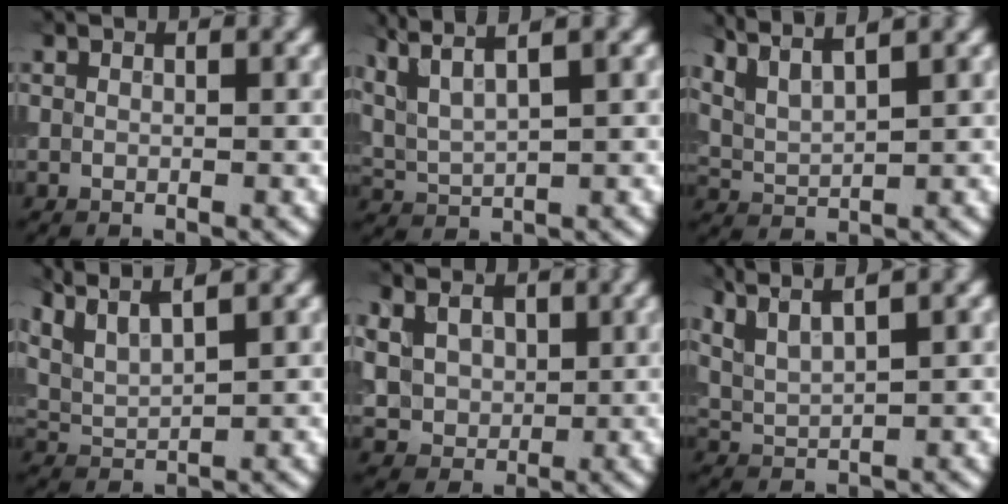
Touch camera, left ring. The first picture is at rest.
{"total": 5.6, "force": [3.7, 1.2, 4.0], "torque": [-0.083, 0.015, 0.066]}
{"total": 5.9, "force": [4.6, 1.5, 3.4], "torque": [-0.068, 0.029, 0.063]}
{"total": 7.7, "force": [6.0, 2.2, 4.4], "torque": [-0.093, 0.032, 0.084]}
{"total": 3.7, "force": [1.2, 3.2, 1.4], "torque": [-0.049, -0.005, 0.017]}
{"total": 5.4, "force": [4.1, 1.2, 3.4], "torque": [-0.070, 0.026, 0.059]}